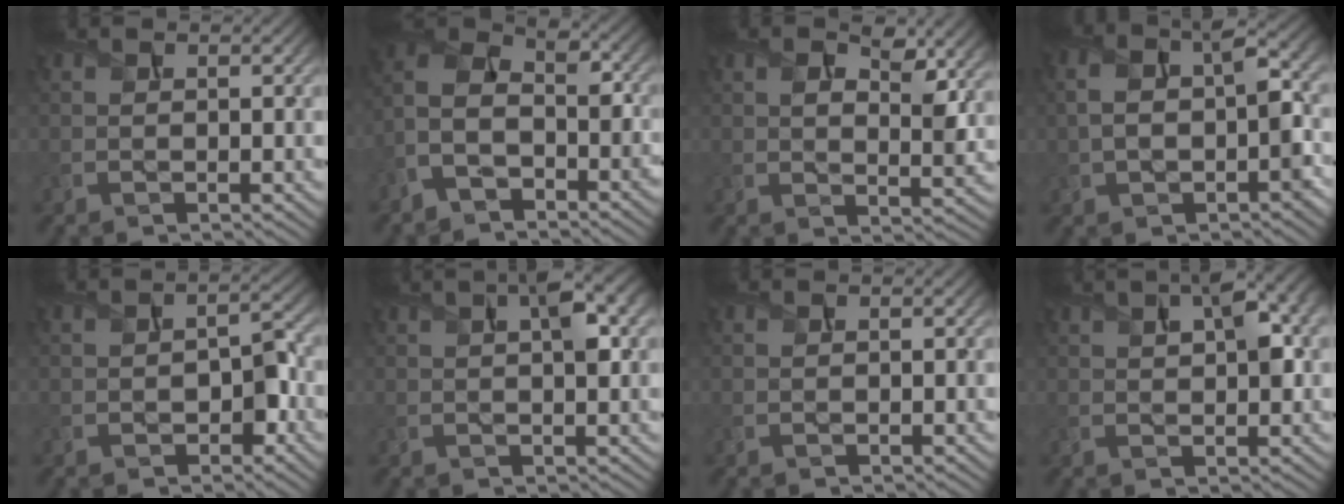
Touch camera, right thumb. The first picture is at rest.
{"total": 8.3, "force": [-5.2, 4.6, 4.4], "torque": [-0.100, -0.008, -0.116]}
{"total": 6.0, "force": [2.6, 3.0, 4.5], "torque": [-0.081, -0.009, 0.041]}
{"total": 7.9, "force": [-0.8, 4.5, 6.4], "torque": [-0.116, 0.001, -0.015]}
{"total": 3.3, "force": [-1.1, 2.0, 2.4], "torque": [-0.035, 0.002, -0.018]}
{"total": 4.5, "force": [1.5, 1.1, 4.1], "torque": [-0.074, 0.010, 0.023]}
{"total": 0.0}
{"total": 6.4, "force": [2.1, 2.5, 5.5], "torque": [-0.091, 0.014, 0.033]}